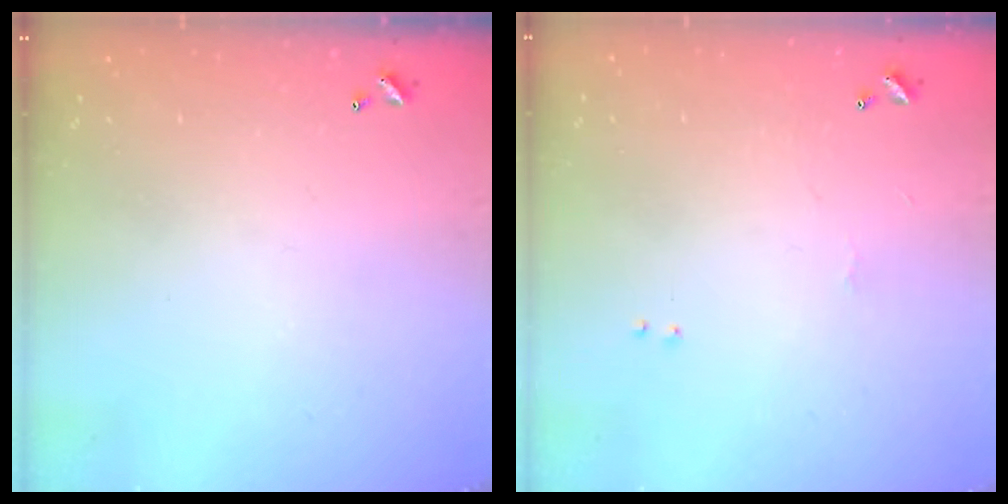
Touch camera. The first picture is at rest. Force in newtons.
{"total": 1.8, "press": 1.8, "slide": 0.6}